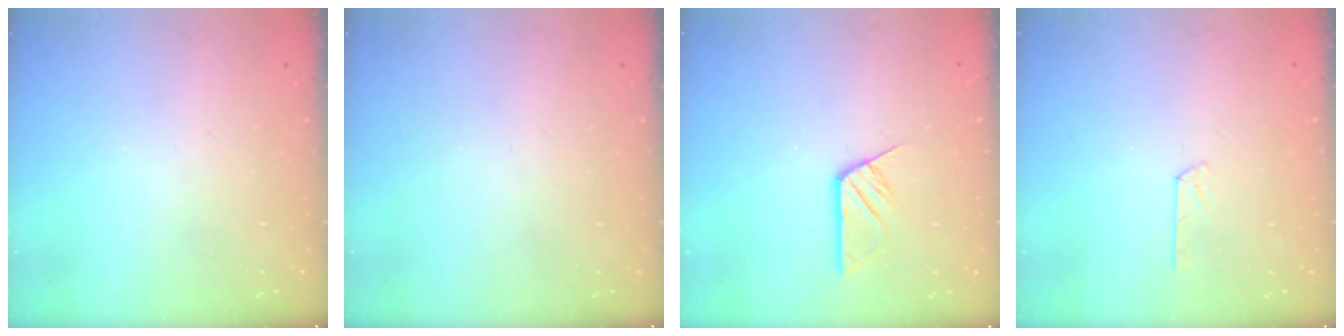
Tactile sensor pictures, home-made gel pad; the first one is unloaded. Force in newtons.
{"total": 0.0}
{"total": 6.0, "press": 6.0, "slide": 0.5}
{"total": 2.8, "press": 2.8, "slide": 0.3}